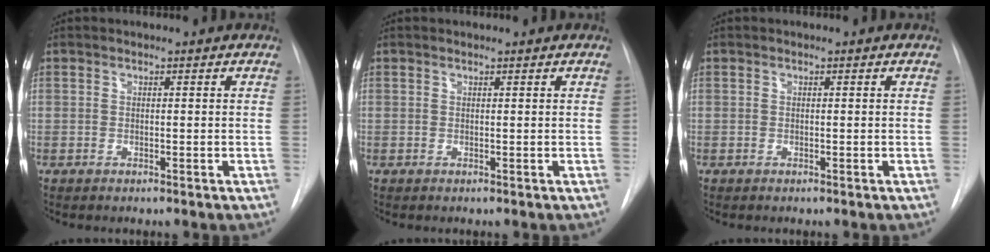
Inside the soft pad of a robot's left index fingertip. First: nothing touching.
{"total": 0.7, "force": [0.7, -0.1, 0.1], "torque": [-0.006, 0.006, 0.013]}
{"total": 0.0}